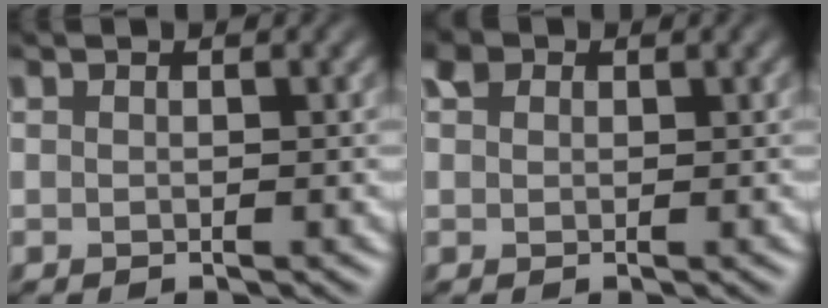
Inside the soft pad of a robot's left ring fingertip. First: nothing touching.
{"total": 1.3, "force": [0.4, 1.2, 0.5], "torque": [-0.013, 0.004, 0.002]}